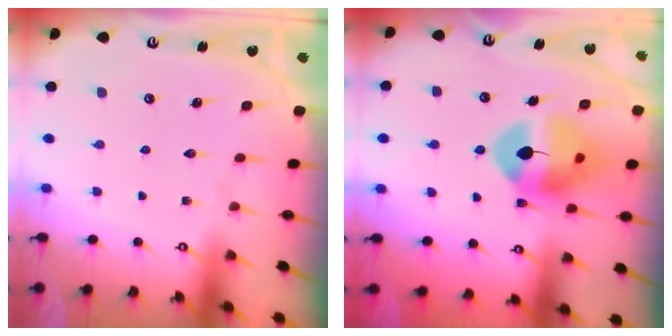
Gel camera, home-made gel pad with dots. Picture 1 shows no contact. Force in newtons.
{"total": 13.3, "press": 13.2, "slide": 1.7}